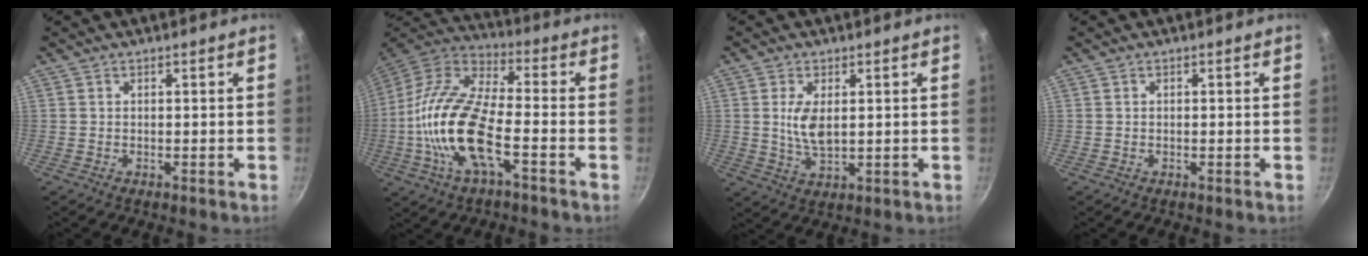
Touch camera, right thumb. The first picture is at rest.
{"total": 18.9, "force": [-4.9, 7.4, 16.7], "torque": [-0.349, 0.031, -0.094]}
{"total": 6.0, "force": [0.9, 3.0, 5.1], "torque": [-0.100, -0.010, 0.023]}
{"total": 0.0}